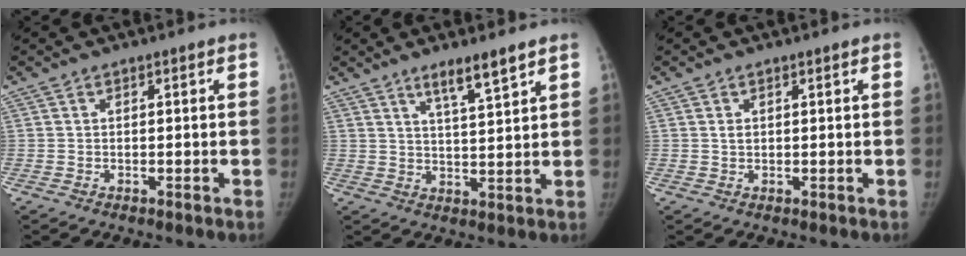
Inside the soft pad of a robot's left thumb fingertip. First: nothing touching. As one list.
[{"total": 5.8, "force": [4.1, 0.3, 4.1], "torque": [-0.067, -0.031, 0.072]}, {"total": 0.8, "force": [0.3, 0.6, 0.5], "torque": [-0.005, 0.000, 0.006]}]